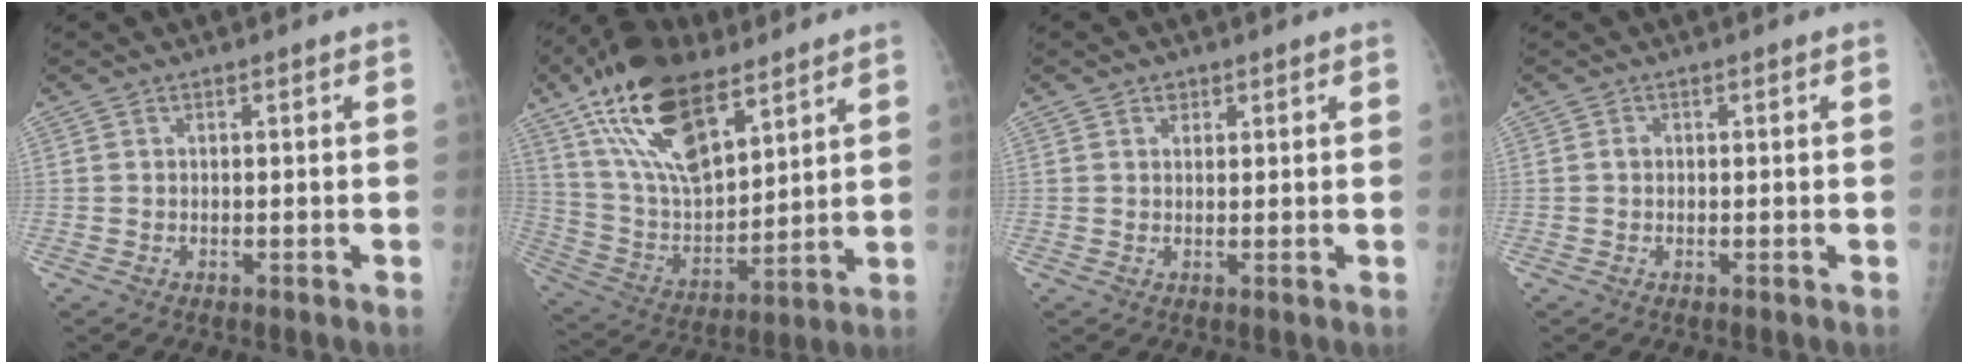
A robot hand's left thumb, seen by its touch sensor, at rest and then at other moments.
{"total": 22.6, "force": [13.3, 10.4, 15.0], "torque": [-0.255, -0.046, 0.251]}
{"total": 1.7, "force": [0.9, 1.4, 0.5], "torque": [0.004, -0.004, 0.011]}
{"total": 0.7, "force": [0.0, 0.7, 0.3], "torque": [0.001, 0.002, -0.003]}